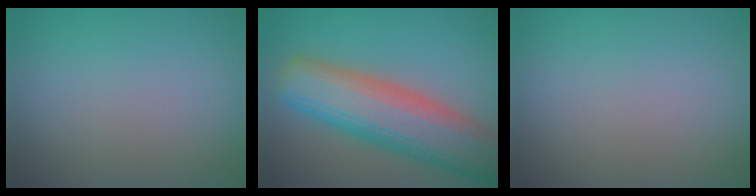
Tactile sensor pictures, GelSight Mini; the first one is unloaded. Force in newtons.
{"total": 10.8, "press": 10.8, "slide": 0.6}
{"total": 0.0}